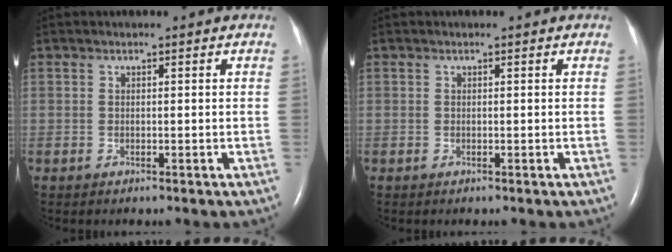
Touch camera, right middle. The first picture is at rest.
{"total": 0.0}